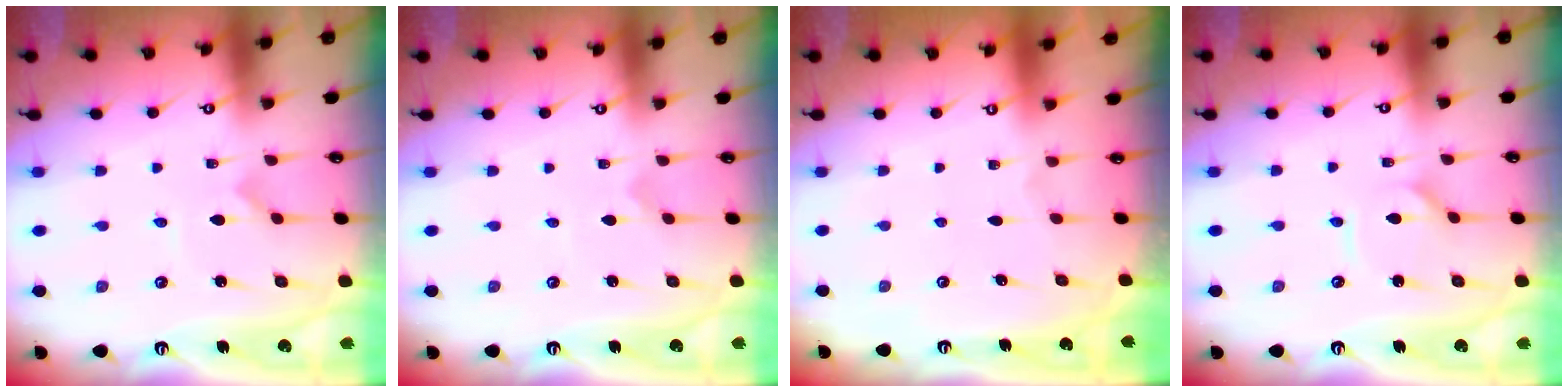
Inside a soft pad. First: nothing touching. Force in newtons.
{"total": 0.0}
{"total": 0.0}
{"total": 1.8, "press": 1.8, "slide": 0.2}